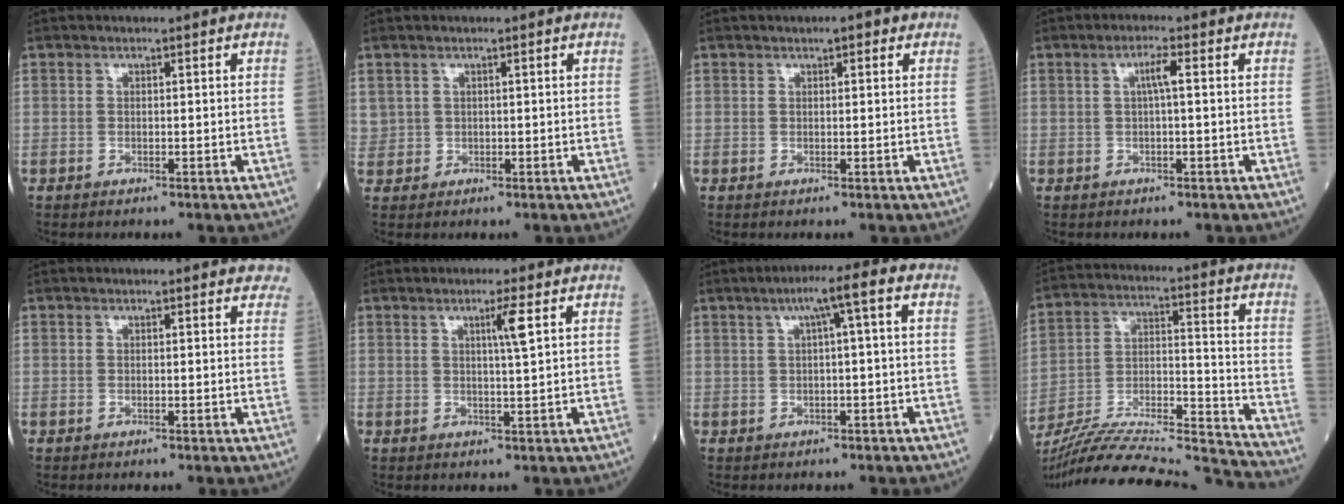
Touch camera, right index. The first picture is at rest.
{"total": 2.2, "force": [0.9, 2.0, 0.3], "torque": [0.007, 0.007, 0.018]}
{"total": 1.7, "force": [0.9, 0.7, 1.2], "torque": [-0.016, 0.006, 0.011]}
{"total": 2.5, "force": [0.5, 0.2, 2.4], "torque": [-0.045, 0.005, 0.007]}
{"total": 3.2, "force": [2.8, 0.9, 1.2], "torque": [-0.005, 0.001, 0.014]}
{"total": 3.1, "force": [1.3, -0.5, 2.8], "torque": [-0.049, -0.003, 0.021]}
{"total": 5.1, "force": [1.4, -0.2, 5.0], "torque": [-0.081, 0.020, 0.021]}
{"total": 25.8, "force": [-24.5, -0.3, 8.2], "torque": [-0.134, -0.009, -0.380]}